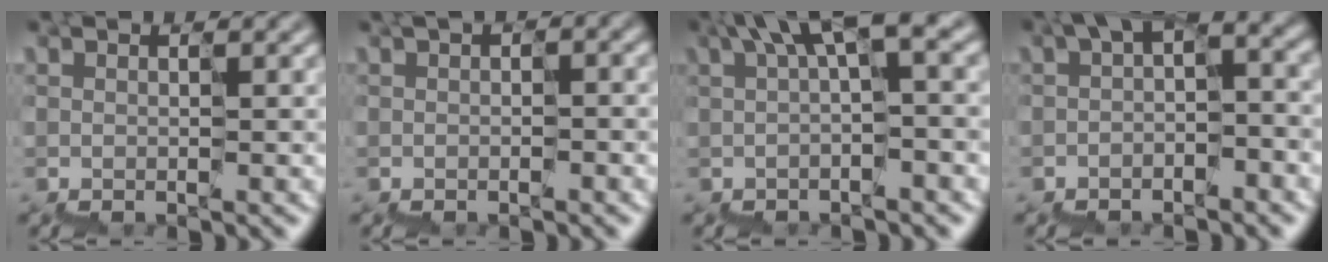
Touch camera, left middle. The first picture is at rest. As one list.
[{"total": 1.3, "force": [-0.1, 0.7, 1.1], "torque": [-0.015, 0.009, -0.006]}, {"total": 5.0, "force": [2.0, 1.2, 4.4], "torque": [-0.072, 0.018, 0.030]}, {"total": 3.7, "force": [-0.4, 1.6, 3.2], "torque": [-0.054, 0.006, -0.018]}]